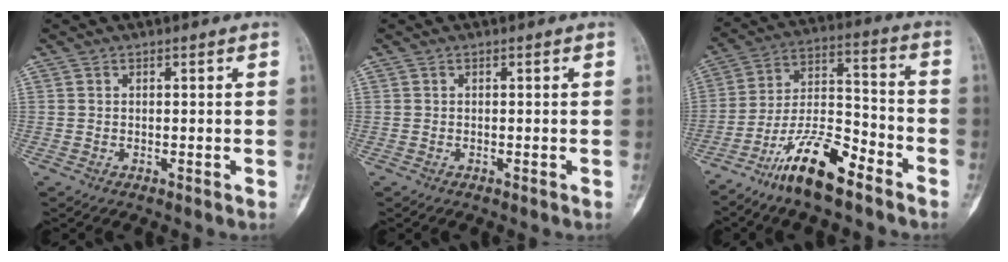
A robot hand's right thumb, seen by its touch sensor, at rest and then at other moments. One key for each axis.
{"total": 0.0}
{"total": 14.4, "fx": -9.8, "fy": 4.1, "fz": 9.7, "tx": -0.177, "ty": 0.072, "tz": -0.185}